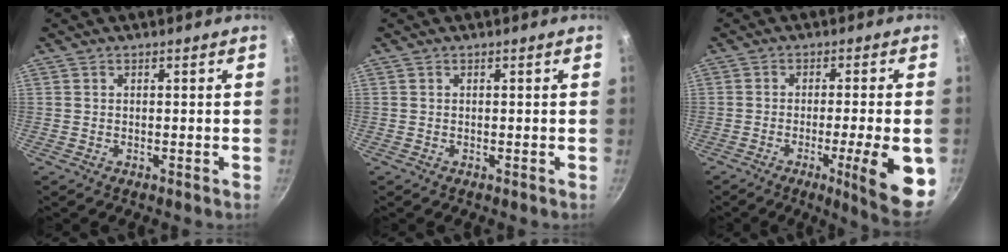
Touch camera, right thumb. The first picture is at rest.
{"total": 0.0}
{"total": 12.8, "force": [-3.7, 1.7, 12.2], "torque": [-0.152, 0.007, -0.047]}